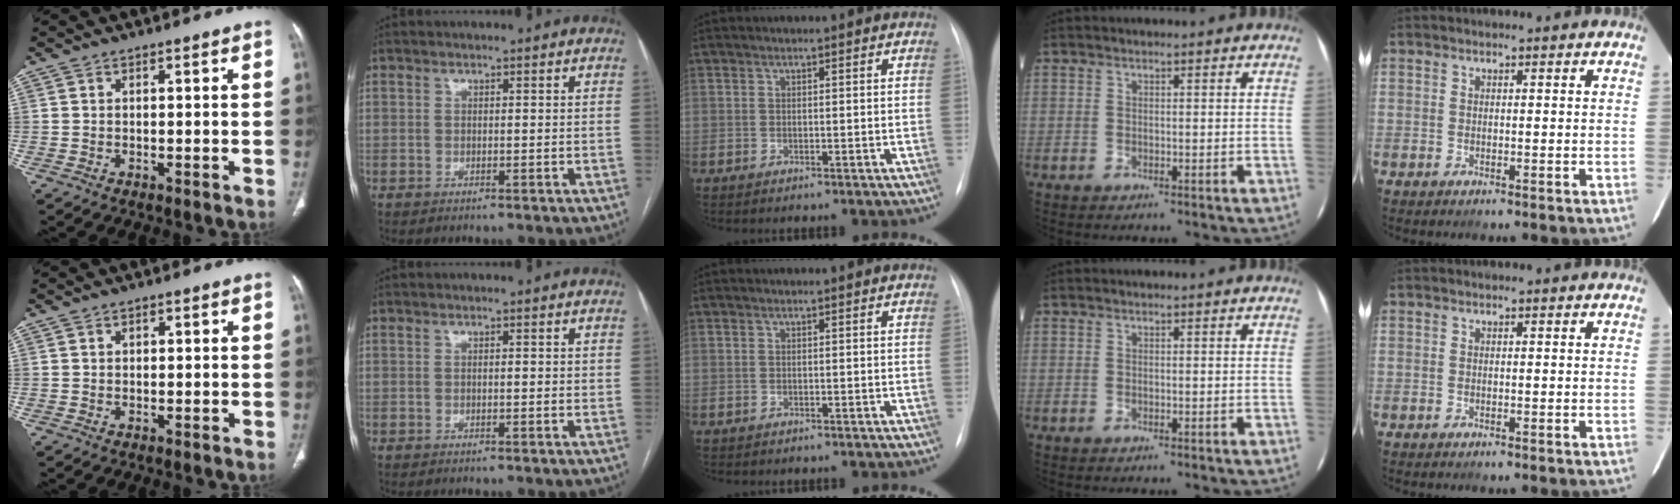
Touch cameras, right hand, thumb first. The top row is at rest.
{"thumb": {"total": 1.0, "force": [0.4, 0.7, 0.6], "torque": [-0.004, 0.000, 0.005]}, "index": {"total": 0.9, "force": [0.1, 0.2, 0.8], "torque": [-0.014, 0.001, 0.002]}}